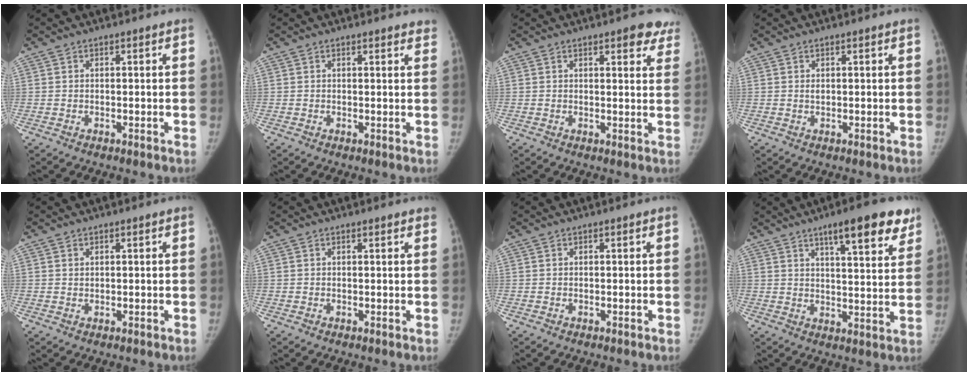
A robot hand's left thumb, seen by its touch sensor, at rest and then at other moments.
{"total": 3.1, "force": [2.7, 0.8, 1.2], "torque": [0.001, -0.004, 0.022]}
{"total": 7.0, "force": [5.1, 2.5, 4.2], "torque": [-0.017, -0.020, 0.049]}
{"total": 1.0, "force": [0.5, 0.4, 0.8], "torque": [-0.013, -0.002, 0.010]}
{"total": 0.8, "force": [0.6, 0.4, 0.4], "torque": [-0.004, -0.005, 0.010]}
{"total": 1.5, "force": [1.2, 0.3, 0.8], "torque": [-0.005, 0.001, 0.015]}
{"total": 0.0}
{"total": 13.8, "force": [8.7, 3.5, 10.1], "torque": [-0.109, -0.037, 0.122]}